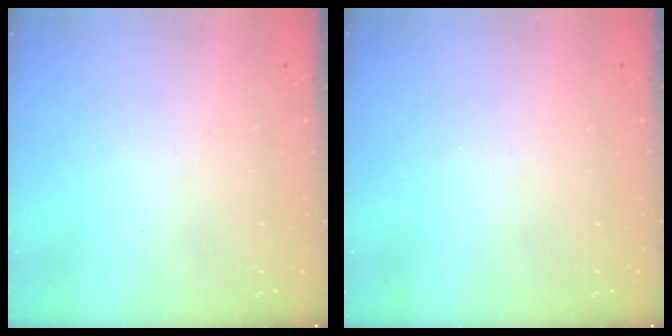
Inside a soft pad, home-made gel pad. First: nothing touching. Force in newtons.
{"total": 0.0}